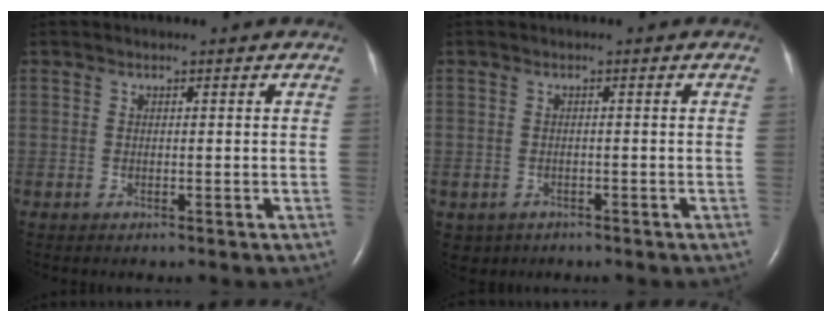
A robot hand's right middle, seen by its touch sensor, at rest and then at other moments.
{"total": 2.5, "force": [-1.5, 1.9, 0.3], "torque": [-0.007, 0.003, -0.019]}